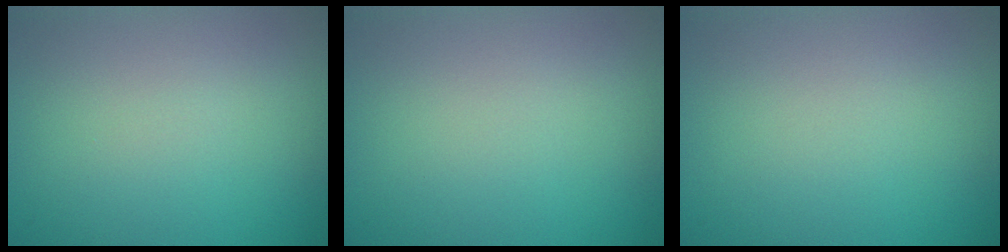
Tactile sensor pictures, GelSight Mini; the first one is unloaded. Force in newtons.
{"total": 0.0}
{"total": 0.0}